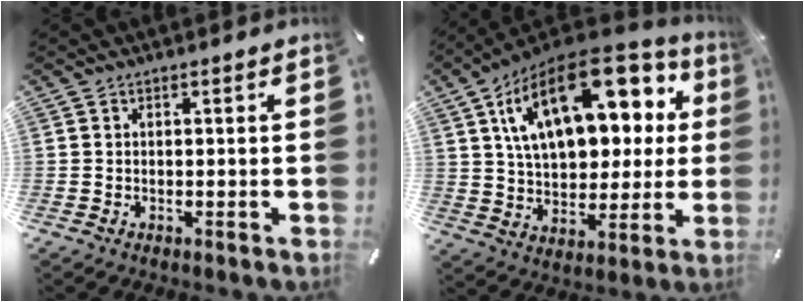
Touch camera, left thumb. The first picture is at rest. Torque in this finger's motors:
{"motor_torque": [2.59, 2.35, 2.67, -0.10, 0.36]}